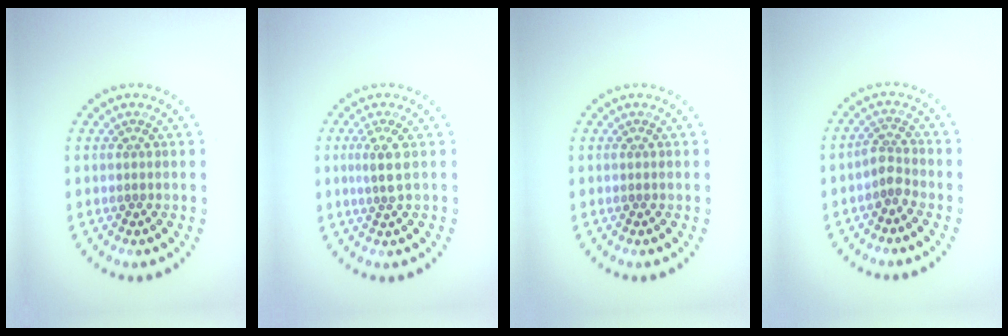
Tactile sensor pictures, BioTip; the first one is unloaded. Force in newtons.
{"total": 1.9, "press": 1.6, "slide": 1.1}
{"total": 0.0}
{"total": 1.8, "press": 1.3, "slide": 1.3}